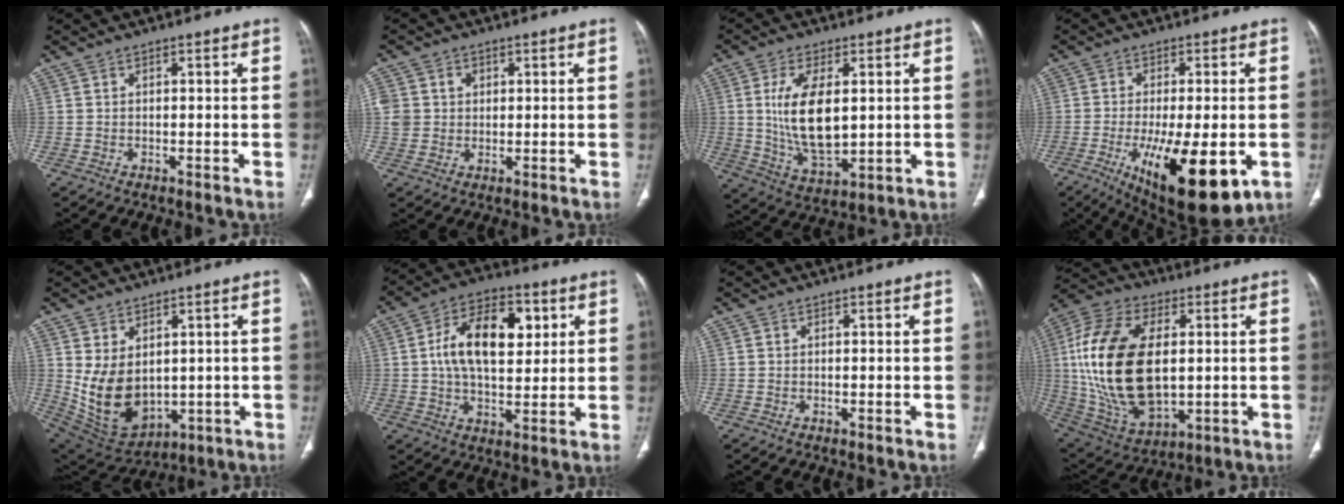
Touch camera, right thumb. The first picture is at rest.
{"total": 6.1, "force": [1.4, 5.5, 2.2], "torque": [-0.037, 0.004, 0.032]}
{"total": 13.2, "force": [1.7, 6.5, 11.3], "torque": [-0.208, -0.022, 0.044]}
{"total": 18.8, "force": [-6.2, 6.7, 16.4], "torque": [-0.242, -0.022, -0.077]}
{"total": 12.1, "force": [1.0, 8.5, 8.6], "torque": [-0.141, -0.016, 0.056]}
{"total": 15.6, "force": [3.4, 8.8, 12.3], "torque": [-0.186, 0.006, 0.054]}
{"total": 0.0}
{"total": 24.8, "force": [2.0, 14.0, 20.4], "torque": [-0.406, -0.010, 0.045]}